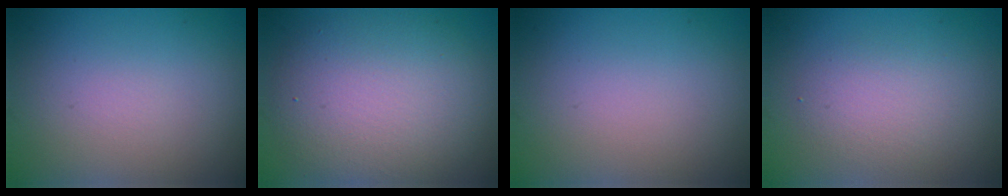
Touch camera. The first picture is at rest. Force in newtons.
{"total": 7.6, "press": 7.6, "slide": 0.4}
{"total": 0.0}
{"total": 2.4, "press": 2.4, "slide": 0.3}